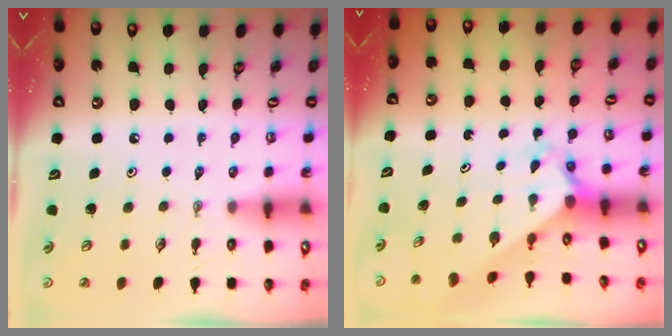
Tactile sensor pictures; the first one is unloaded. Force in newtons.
{"total": 2.4, "press": 2.4, "slide": 0.2}